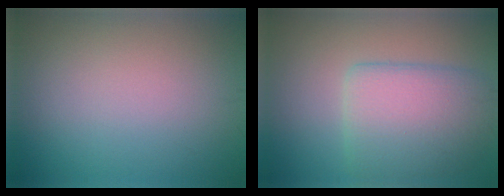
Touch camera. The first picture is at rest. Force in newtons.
{"total": 5.8, "press": 5.8, "slide": 0.6}